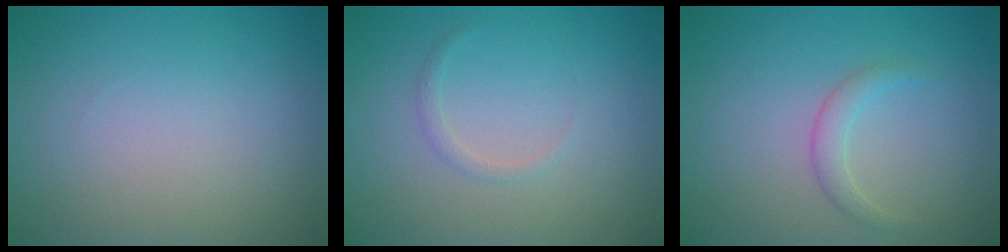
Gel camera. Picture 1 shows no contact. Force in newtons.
{"total": 0.8, "press": 0.8, "slide": 0.0}
{"total": 1.5, "press": 1.5, "slide": 0.1}